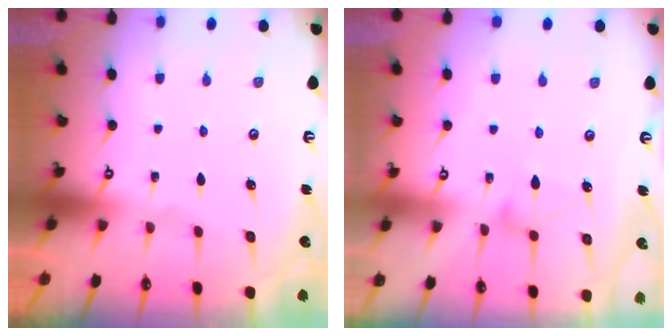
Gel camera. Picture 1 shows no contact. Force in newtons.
{"total": 7.6, "press": 7.6, "slide": 0.4}